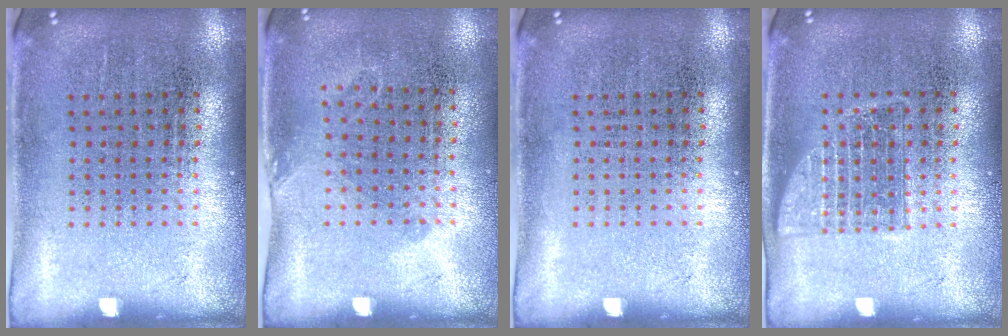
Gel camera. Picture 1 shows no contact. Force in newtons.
{"total": 0.9, "press": 0.7, "slide": 0.6}
{"total": 0.0}
{"total": 1.1, "press": 1.1, "slide": 0.3}